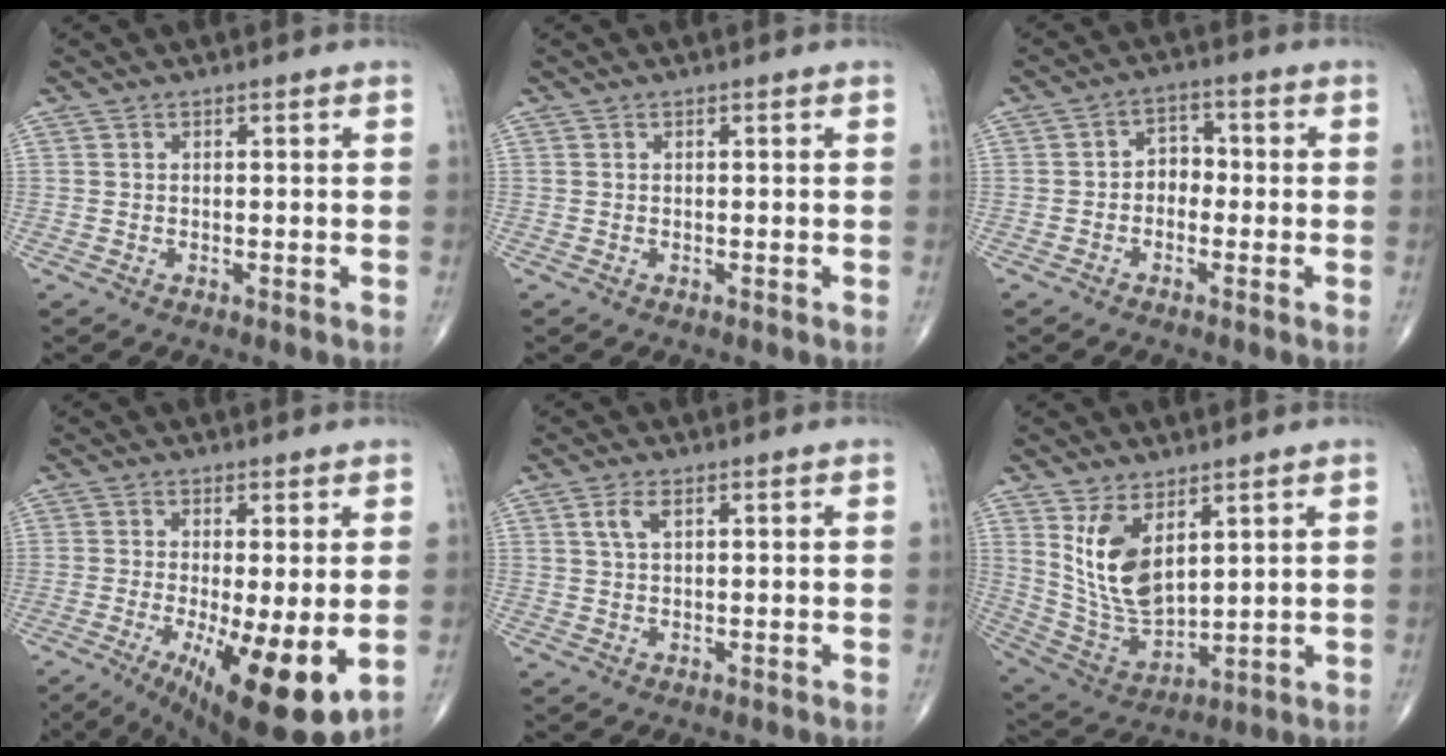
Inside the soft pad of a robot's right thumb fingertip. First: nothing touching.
{"total": 0.0}
{"total": 4.1, "force": [-0.9, 3.1, 2.5], "torque": [-0.018, 0.020, -0.028]}
{"total": 15.1, "force": [-3.8, 4.1, 14.1], "torque": [-0.205, -0.026, -0.043]}
{"total": 2.8, "force": [1.2, 1.3, 2.2], "torque": [-0.049, 0.006, 0.027]}
{"total": 12.2, "force": [5.0, 6.2, 9.3], "torque": [-0.166, -0.032, 0.118]}